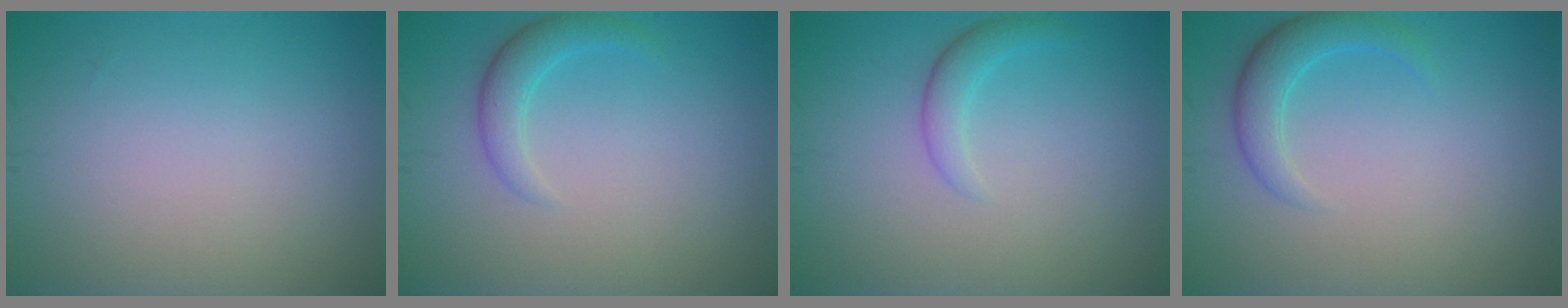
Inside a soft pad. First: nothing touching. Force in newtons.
{"total": 2.2, "press": 2.2, "slide": 0.2}
{"total": 1.8, "press": 1.8, "slide": 0.1}
{"total": 2.7, "press": 2.7, "slide": 0.1}